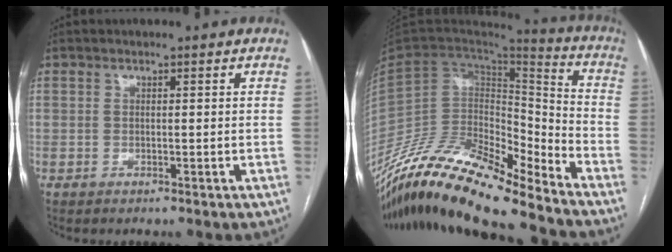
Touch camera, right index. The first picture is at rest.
{"total": 22.2, "force": [-18.8, 3.7, 11.3], "torque": [-0.232, 0.011, -0.344]}